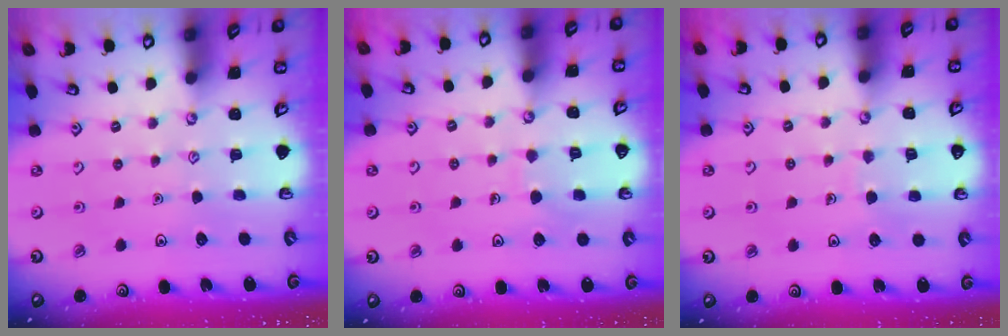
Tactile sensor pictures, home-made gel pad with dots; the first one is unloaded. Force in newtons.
{"total": 5.1, "press": 5.1, "slide": 0.5}
{"total": 4.3, "press": 4.3, "slide": 0.4}